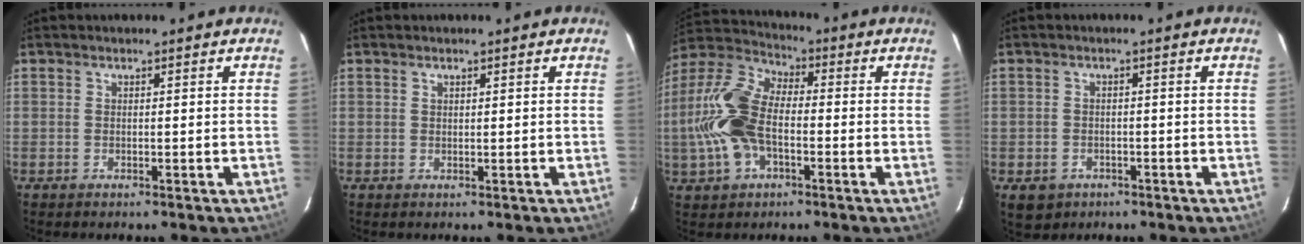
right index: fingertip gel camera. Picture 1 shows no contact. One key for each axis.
{"total": 0.6, "fx": 0.4, "fy": 0.3, "fz": 0.3, "tx": -0.004, "ty": 0.002, "tz": 0.008}
{"total": 14.5, "fx": -2.8, "fy": 8.3, "fz": 11.5, "tx": -0.260, "ty": 0.015, "tz": -0.056}
{"total": 4.9, "fx": -2.4, "fy": 4.0, "fz": 1.7, "tx": -0.042, "ty": -0.001, "tz": -0.028}